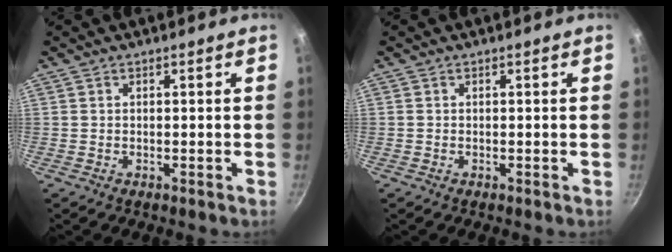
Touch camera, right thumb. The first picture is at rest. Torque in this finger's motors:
{"motor_torque": [0.31, 0.28, 0.12, 0.27, 0.02]}